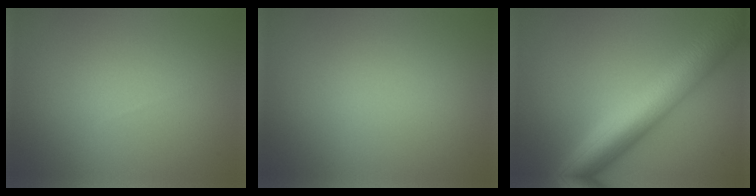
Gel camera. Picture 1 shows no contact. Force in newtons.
{"total": 0.0}
{"total": 10.0, "press": 10.0, "slide": 0.1}